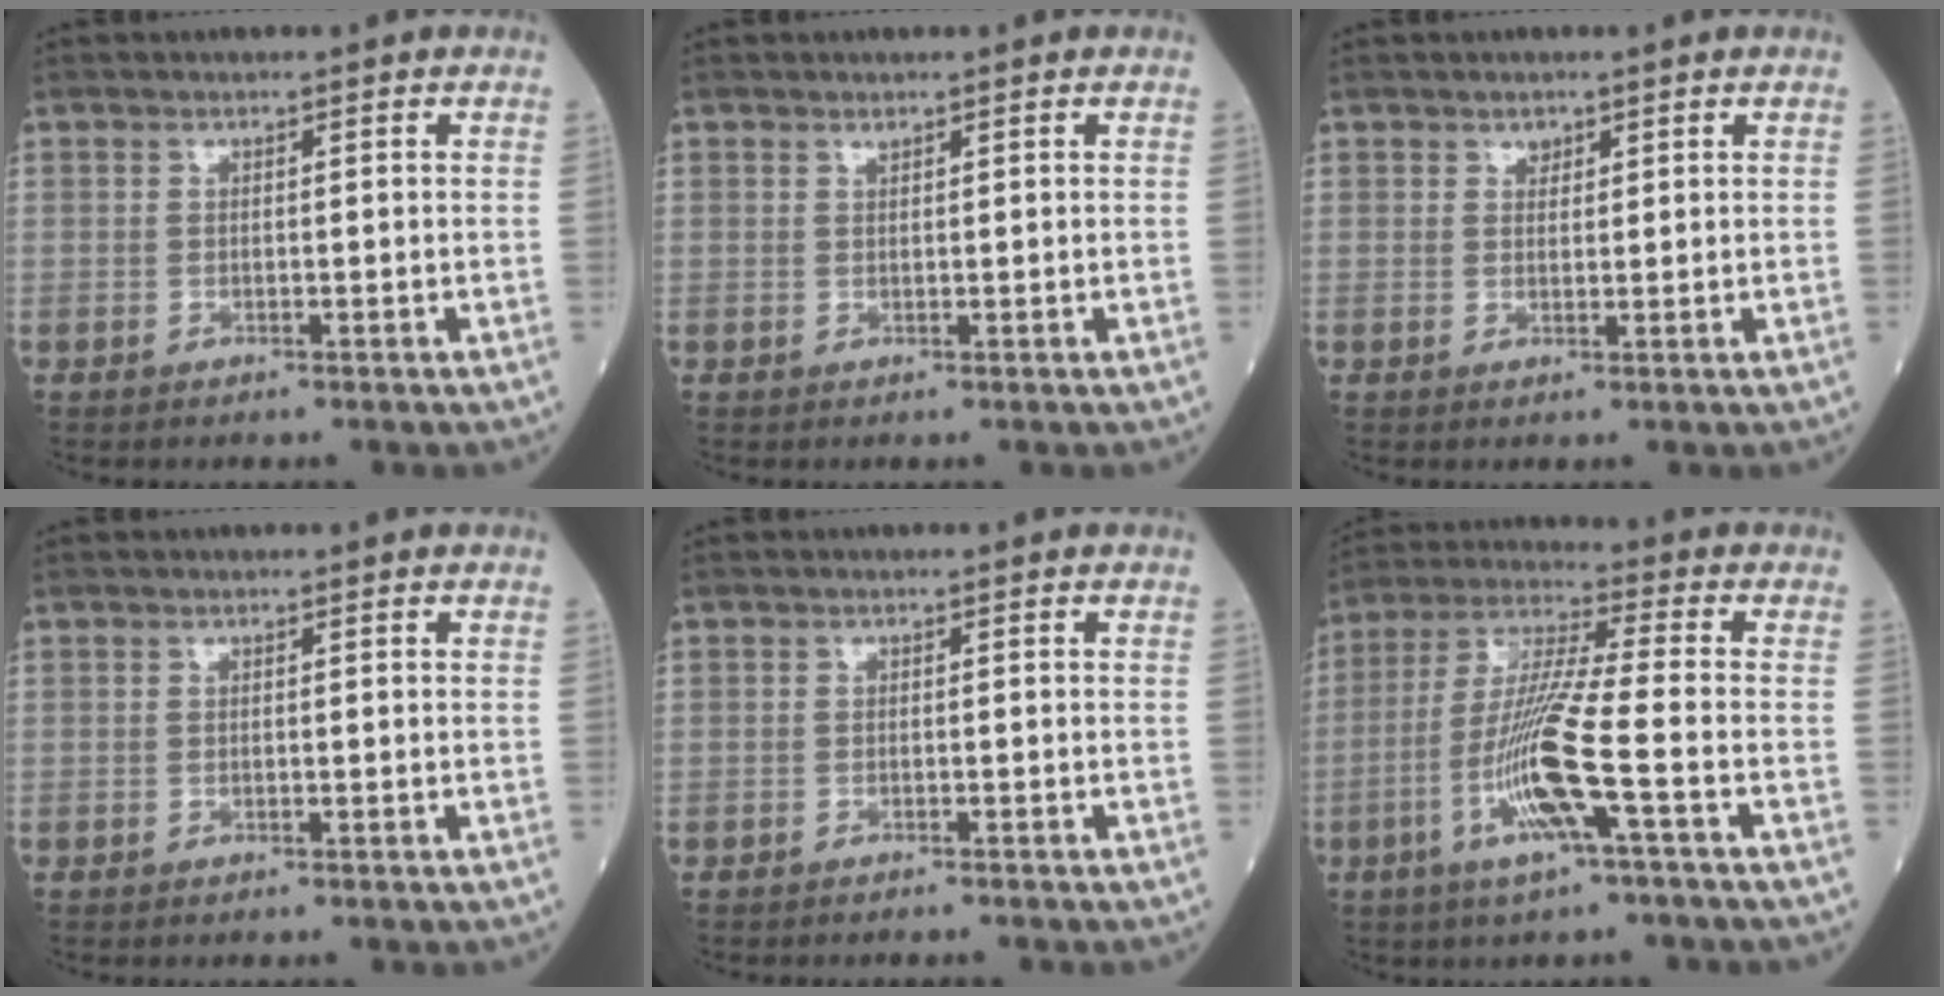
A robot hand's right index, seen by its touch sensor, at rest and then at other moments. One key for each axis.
{"total": 0.9, "fx": 0.6, "fy": 0.5, "fz": 0.3, "tx": -0.012, "ty": 0.005, "tz": 0.013}
{"total": 2.2, "fx": 1.2, "fy": 1.6, "fz": 0.8, "tx": -0.021, "ty": 0.008, "tz": 0.026}
{"total": 0.0}
{"total": 2.7, "fx": -2.4, "fy": 0.9, "fz": 1.1, "tx": -0.021, "ty": -0.006, "tz": -0.029}
{"total": 13.4, "fx": -4.6, "fy": 0.5, "fz": 12.5, "tx": -0.264, "ty": -0.009, "tz": -0.091}